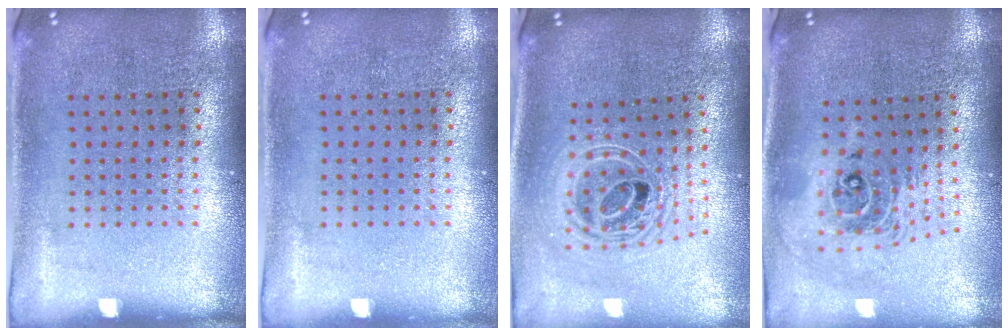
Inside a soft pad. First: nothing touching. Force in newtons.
{"total": 0.0}
{"total": 2.3, "press": 1.8, "slide": 1.4}
{"total": 2.1, "press": 1.7, "slide": 1.4}